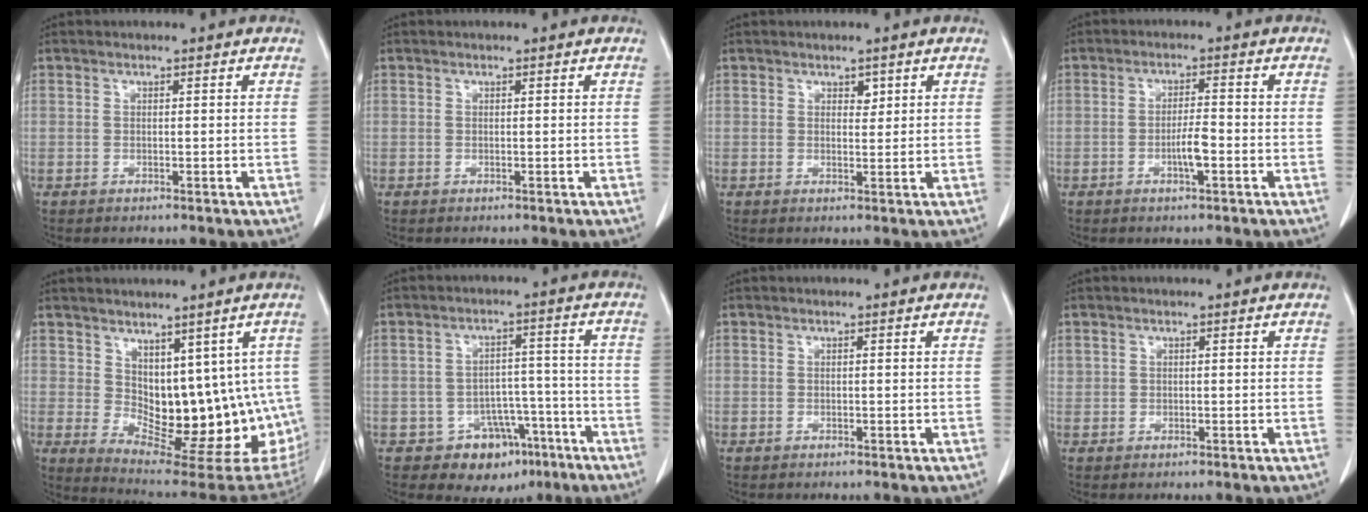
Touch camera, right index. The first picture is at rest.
{"total": 0.0}
{"total": 1.4, "force": [0.8, 0.8, 0.8], "torque": [-0.007, -0.004, 0.011]}
{"total": 3.5, "force": [-1.2, 0.4, 3.3], "torque": [-0.059, 0.000, -0.022]}
{"total": 14.7, "force": [2.9, 8.5, 11.6], "torque": [-0.147, -0.010, 0.069]}
{"total": 7.6, "force": [-4.2, 5.9, 2.1], "torque": [-0.012, 0.029, -0.048]}
{"total": 0.0}
{"total": 0.6, "force": [0.3, 0.5, 0.0], "torque": [0.010, 0.005, 0.004]}